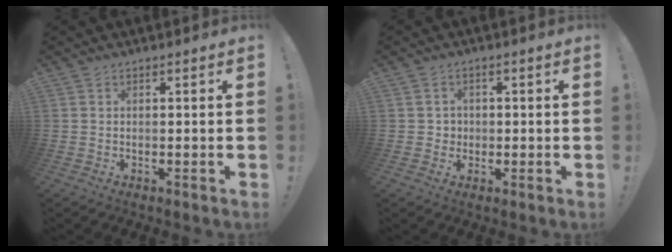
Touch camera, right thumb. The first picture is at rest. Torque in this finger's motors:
{"motor_torque": [0.36, 0.20, 0.19, -0.28, 0.00]}